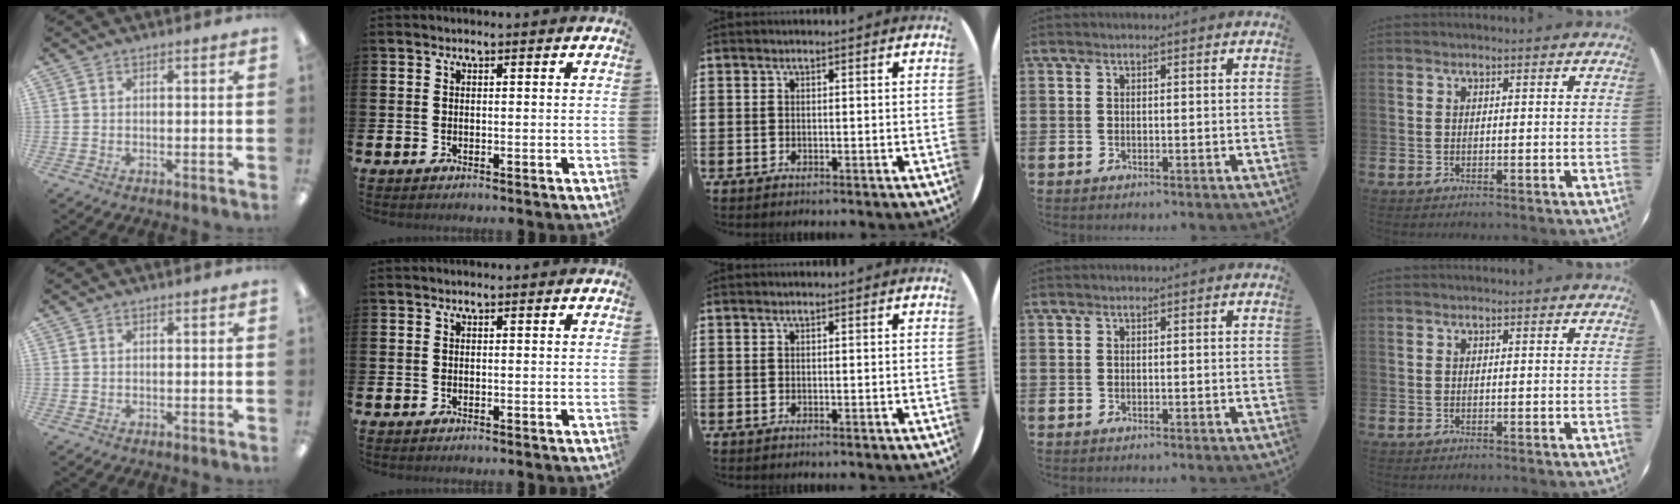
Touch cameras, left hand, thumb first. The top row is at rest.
{}